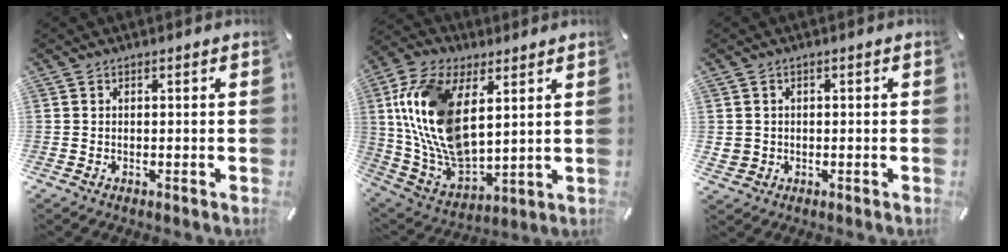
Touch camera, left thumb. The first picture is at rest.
{"total": 18.7, "force": [5.5, 11.2, 13.9], "torque": [-0.328, -0.017, 0.098]}
{"total": 3.0, "force": [0.0, 2.9, 0.4], "torque": [-0.011, 0.004, 0.000]}